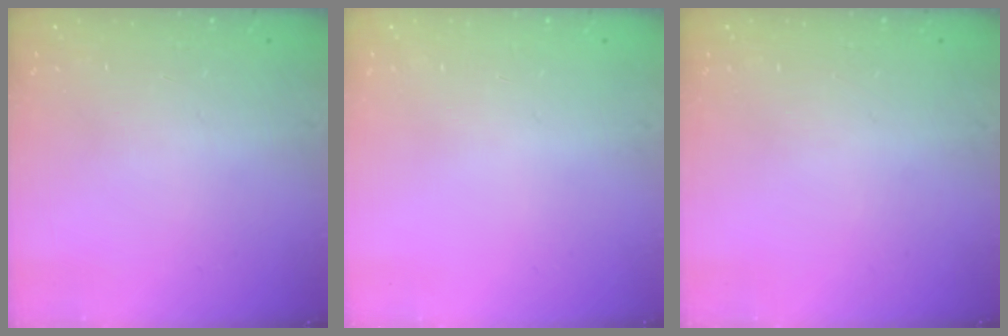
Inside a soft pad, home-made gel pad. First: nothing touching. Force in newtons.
{"total": 0.0}
{"total": 0.0}